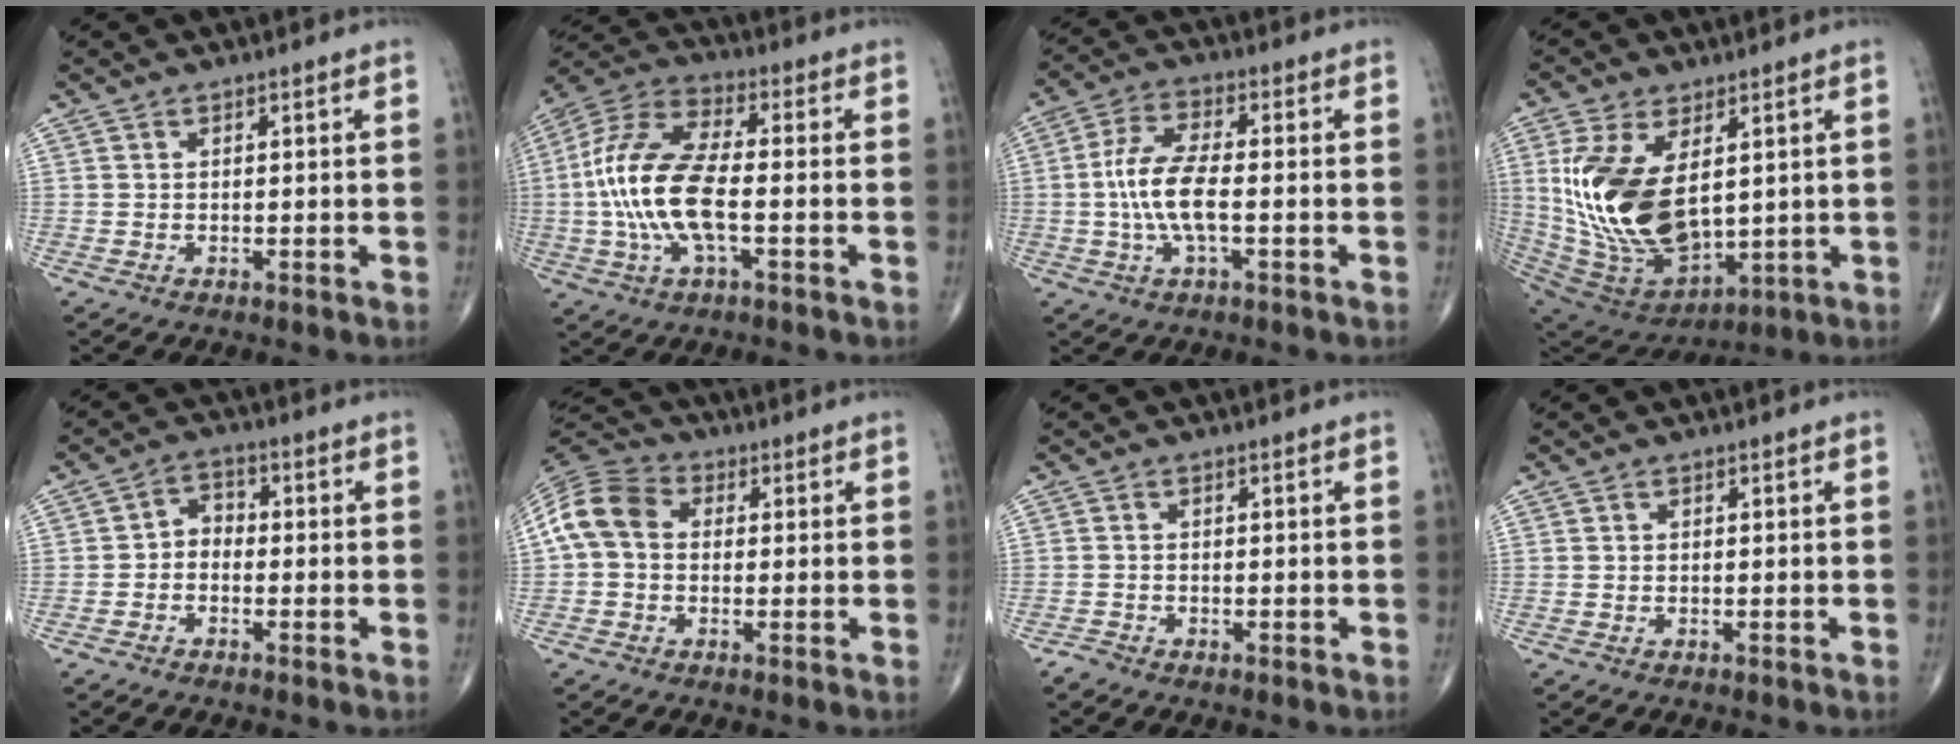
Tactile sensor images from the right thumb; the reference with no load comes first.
{"total": 16.4, "force": [-2.1, 6.5, 14.9], "torque": [-0.323, 0.026, -0.043]}
{"total": 9.6, "force": [-1.1, 3.4, 8.9], "torque": [-0.193, 0.017, -0.024]}
{"total": 21.0, "force": [3.2, 11.6, 17.2], "torque": [-0.329, -0.024, 0.083]}
{"total": 3.5, "force": [-1.1, 2.7, 2.0], "torque": [-0.012, 0.022, -0.034]}
{"total": 9.5, "force": [0.6, 7.3, 6.0], "torque": [-0.114, 0.031, -0.001]}
{"total": 1.1, "force": [-1.0, 0.5, 0.0], "torque": [-0.002, -0.001, -0.023]}
{"total": 0.0}